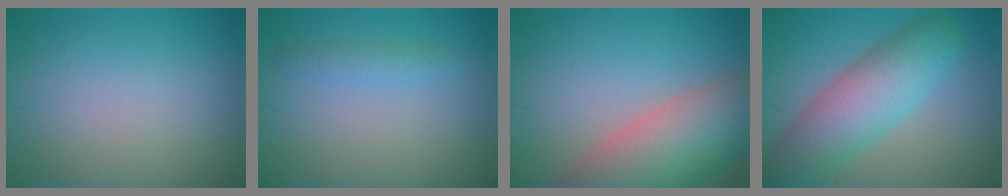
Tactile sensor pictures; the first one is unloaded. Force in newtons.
{"total": 1.5, "press": 1.5, "slide": 0.1}
{"total": 10.3, "press": 10.3, "slide": 1.0}
{"total": 7.6, "press": 7.6, "slide": 0.4}